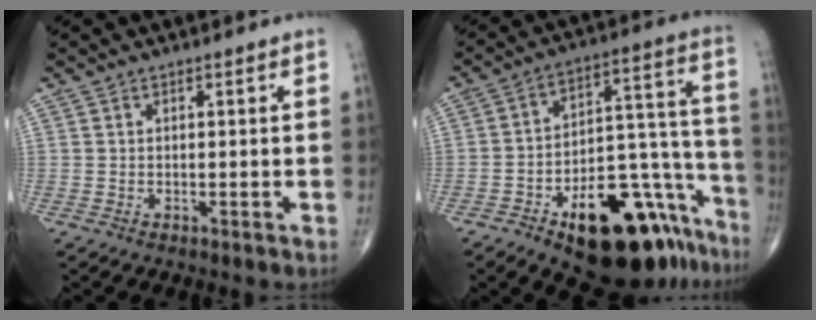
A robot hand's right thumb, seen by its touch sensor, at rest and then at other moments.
{"total": 24.8, "force": [-14.2, 11.3, 17.0], "torque": [-0.158, 0.108, -0.204]}